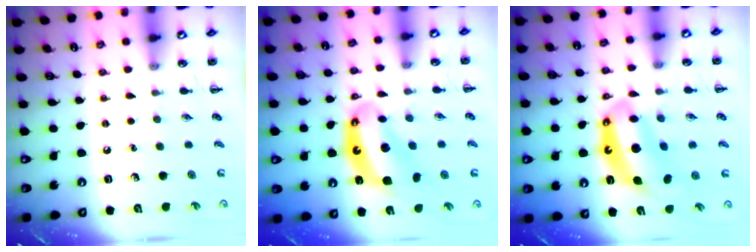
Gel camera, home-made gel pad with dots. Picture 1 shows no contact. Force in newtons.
{"total": 10.6, "press": 10.3, "slide": 2.5}
{"total": 12.5, "press": 12.1, "slide": 3.2}